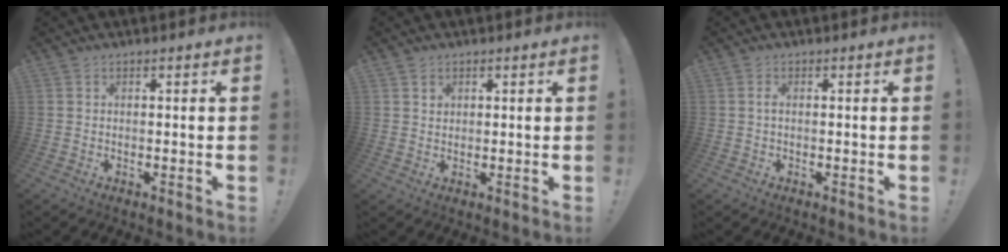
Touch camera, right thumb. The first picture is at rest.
{"total": 1.6, "force": [1.0, 1.2, 0.4], "torque": [0.007, -0.007, 0.015]}
{"total": 1.1, "force": [-0.1, 0.3, 1.0], "torque": [-0.020, 0.002, -0.003]}